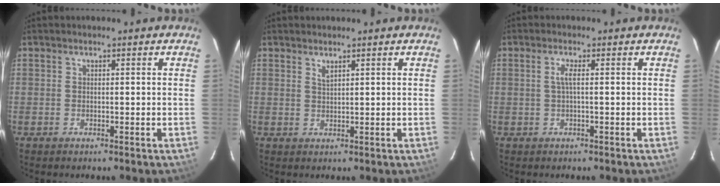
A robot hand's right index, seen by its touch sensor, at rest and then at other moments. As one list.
[{"total": 1.3, "force": [1.0, 0.3, 0.8], "torque": [-0.015, 0.000, 0.018]}, {"total": 1.7, "force": [0.0, -0.2, 1.7], "torque": [-0.033, 0.001, -0.002]}]